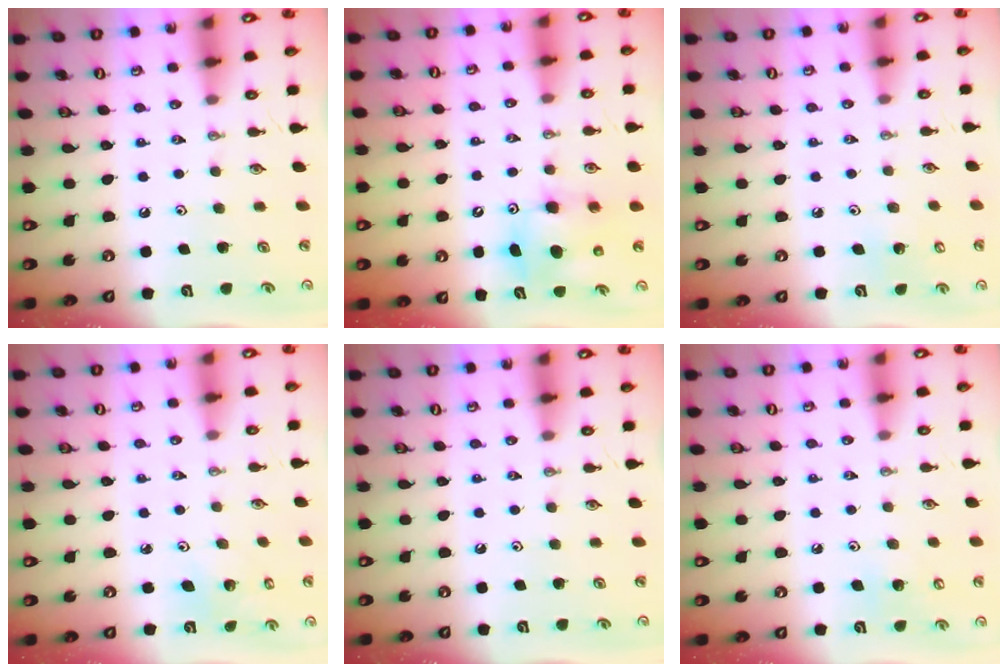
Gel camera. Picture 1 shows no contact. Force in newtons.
{"total": 8.0, "press": 7.7, "slide": 2.1}
{"total": 5.2, "press": 5.2, "slide": 0.4}
{"total": 3.8, "press": 3.7, "slide": 1.0}
{"total": 0.0}
{"total": 6.5, "press": 6.4, "slide": 1.1}